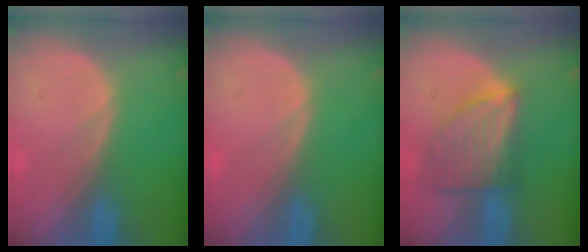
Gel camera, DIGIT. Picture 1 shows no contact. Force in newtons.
{"total": 0.0}
{"total": 7.5, "press": 6.9, "slide": 3.0}